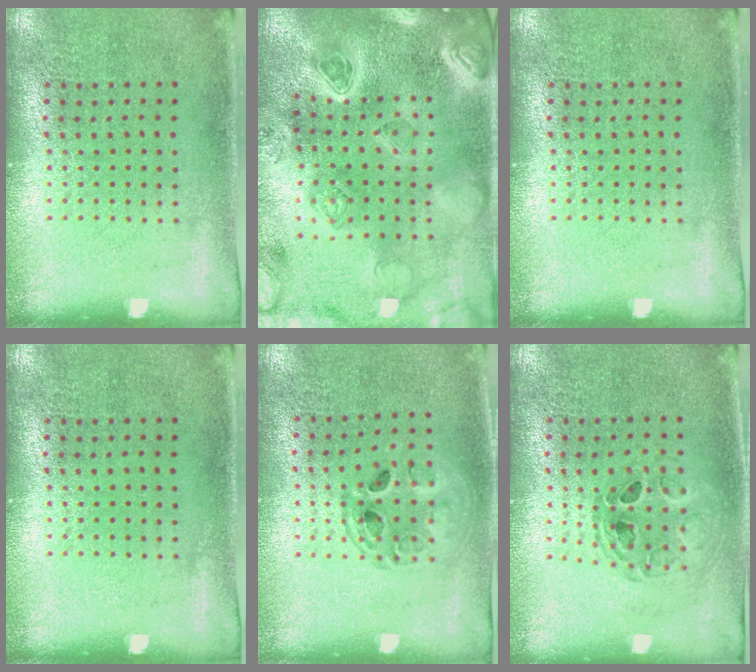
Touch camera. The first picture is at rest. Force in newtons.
{"total": 5.0, "press": 4.3, "slide": 2.7}
{"total": 0.0}
{"total": 0.0}
{"total": 1.3, "press": 1.2, "slide": 0.5}
{"total": 0.9, "press": 0.9, "slide": 0.1}